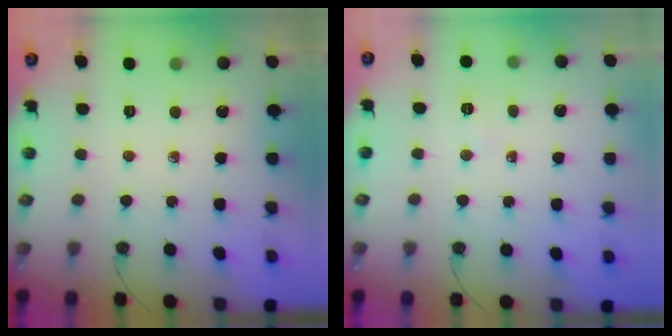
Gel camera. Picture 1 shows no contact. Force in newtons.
{"total": 4.7, "press": 2.4, "slide": 4.0}